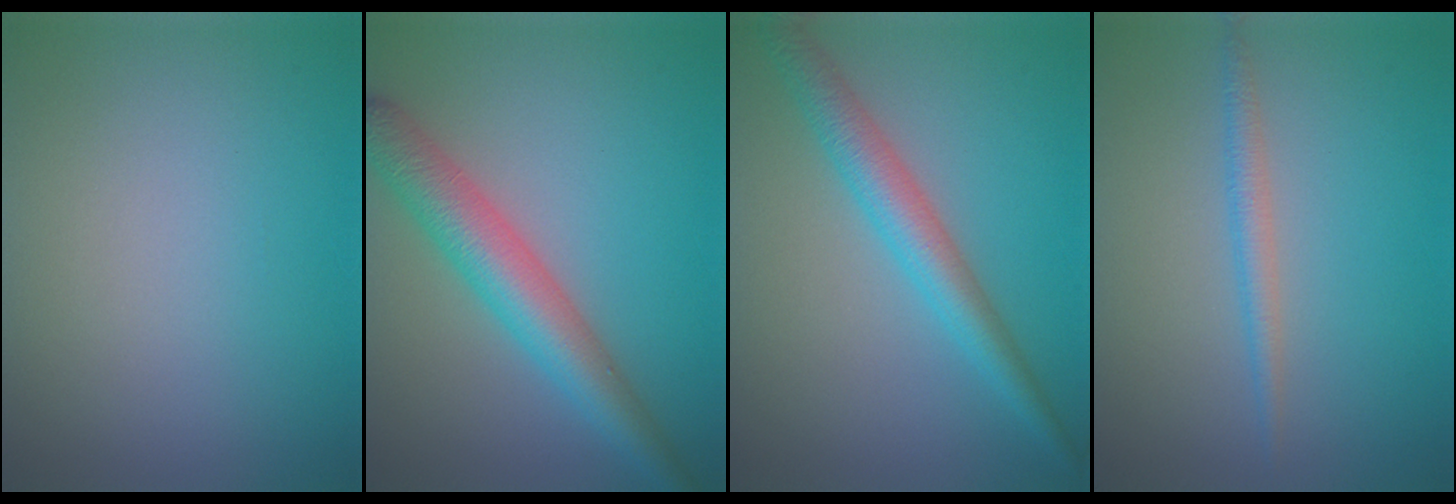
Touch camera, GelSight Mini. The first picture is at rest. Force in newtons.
{"total": 5.7, "press": 5.7, "slide": 0.1}
{"total": 3.9, "press": 3.9, "slide": 0.1}
{"total": 1.6, "press": 1.6, "slide": 0.1}